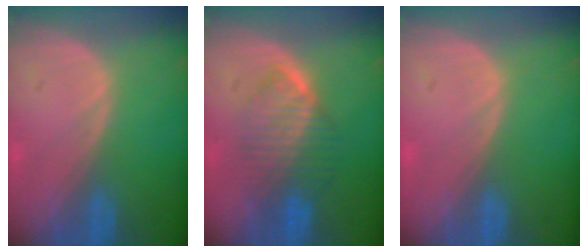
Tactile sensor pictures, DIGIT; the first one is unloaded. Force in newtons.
{"total": 6.5, "press": 6.5, "slide": 0.6}
{"total": 0.5, "press": 0.1, "slide": 0.5}